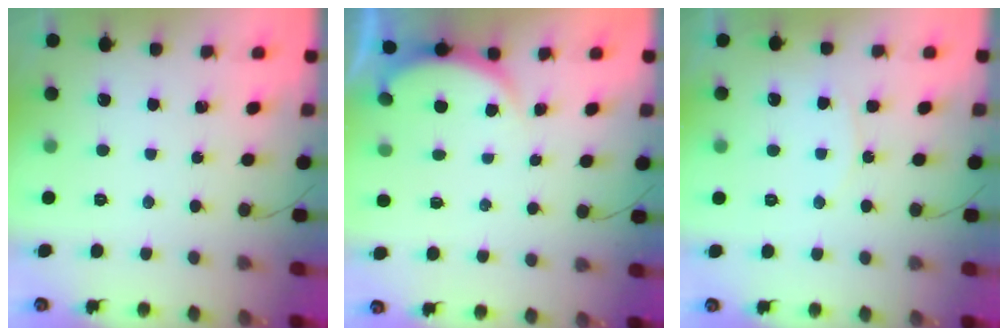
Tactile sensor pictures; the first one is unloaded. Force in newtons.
{"total": 2.8, "press": 2.7, "slide": 0.6}
{"total": 4.8, "press": 4.7, "slide": 0.7}